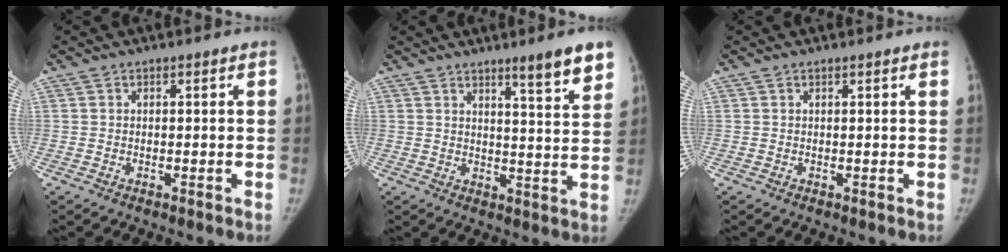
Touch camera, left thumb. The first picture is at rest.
{"total": 8.6, "force": [5.9, 0.7, 6.2], "torque": [-0.071, -0.037, 0.080]}
{"total": 0.7, "force": [0.5, -0.1, 0.4], "torque": [-0.008, 0.003, 0.009]}